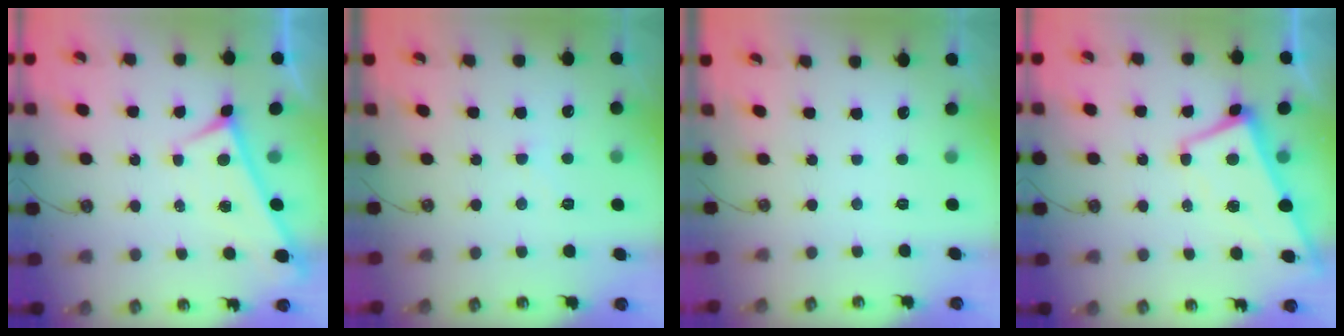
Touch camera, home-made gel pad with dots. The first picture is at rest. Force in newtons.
{"total": 2.0, "press": 2.0, "slide": 0.4}
{"total": 0.0}
{"total": 1.0, "press": 0.5, "slide": 0.8}